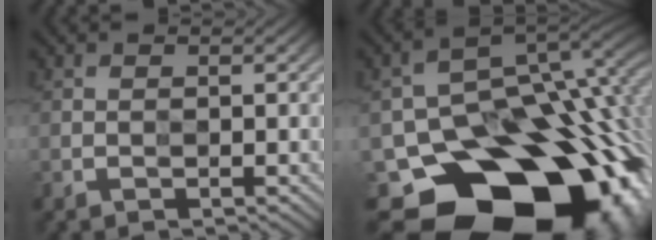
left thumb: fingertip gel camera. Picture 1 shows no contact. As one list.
[{"total": 19.9, "force": [-9.7, 14.0, 10.3], "torque": [-0.141, -0.052, -0.128]}]